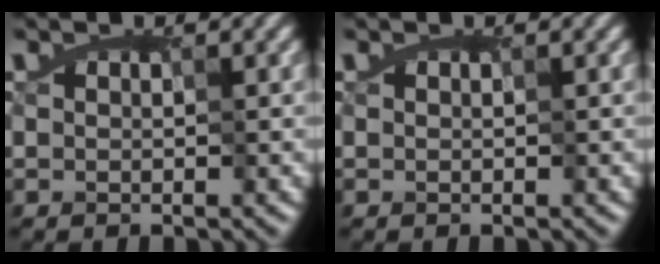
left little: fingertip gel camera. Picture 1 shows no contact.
{"total": 0.0}